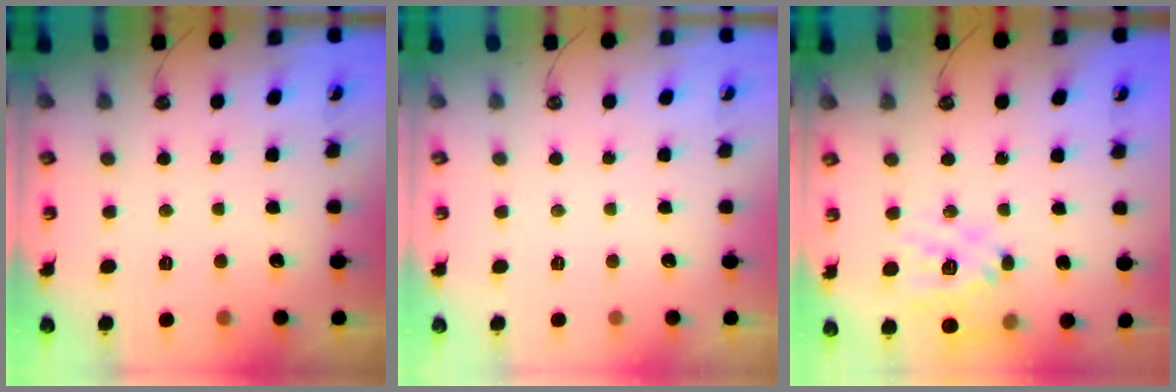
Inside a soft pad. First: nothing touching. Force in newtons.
{"total": 0.0}
{"total": 15.1, "press": 15.1, "slide": 1.3}